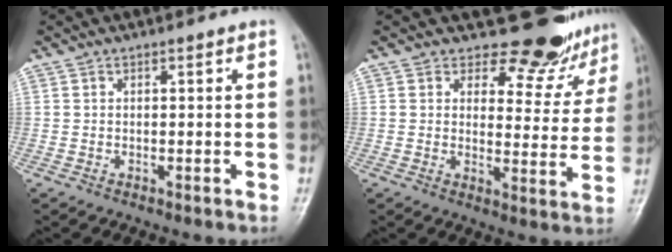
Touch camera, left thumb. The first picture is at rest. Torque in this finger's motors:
{"motor_torque": [0.14, -0.08, -0.21, -0.23, -0.06]}